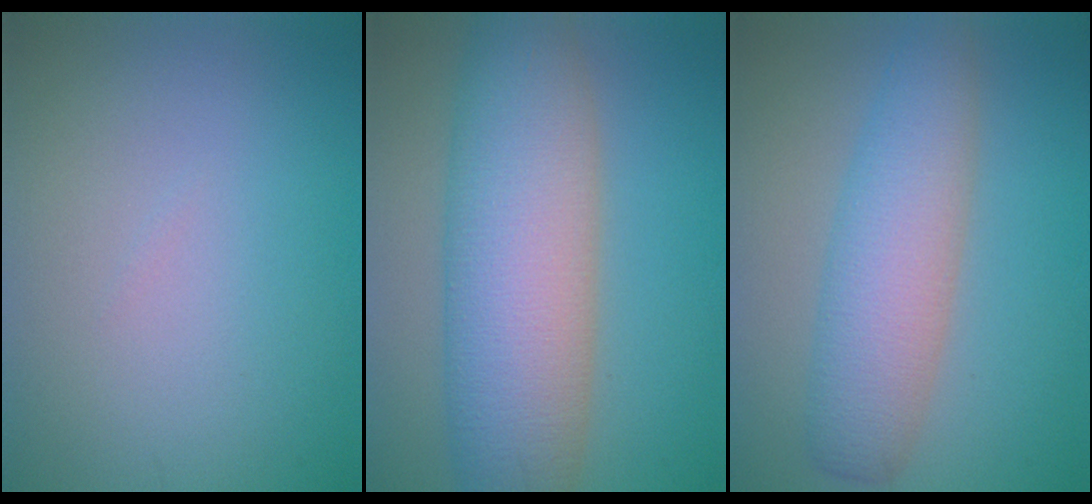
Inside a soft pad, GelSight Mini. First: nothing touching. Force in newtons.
{"total": 10.7, "press": 10.7, "slide": 0.6}
{"total": 6.1, "press": 6.1, "slide": 0.4}